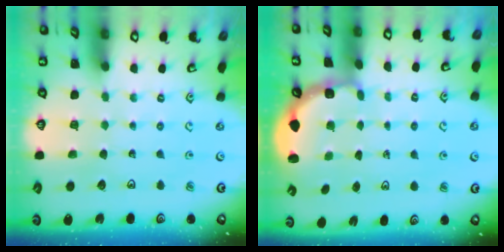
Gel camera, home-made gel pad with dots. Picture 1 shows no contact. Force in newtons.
{"total": 2.8, "press": 2.5, "slide": 1.4}